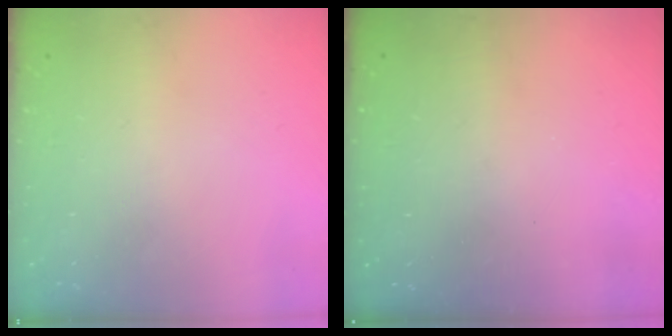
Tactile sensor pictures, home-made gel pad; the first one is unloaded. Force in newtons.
{"total": 3.3, "press": 3.3, "slide": 0.2}